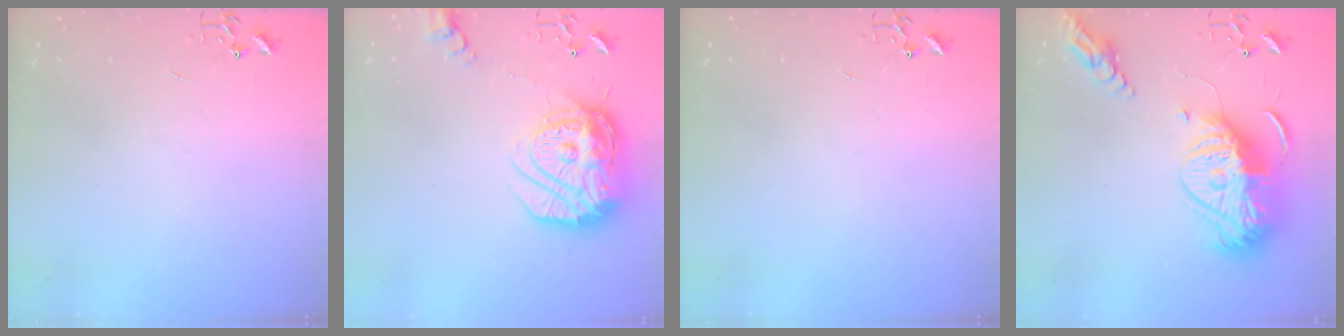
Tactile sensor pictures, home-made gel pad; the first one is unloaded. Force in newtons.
{"total": 20.2, "press": 20.1, "slide": 1.6}
{"total": 0.0}
{"total": 20.4, "press": 20.4, "slide": 1.7}